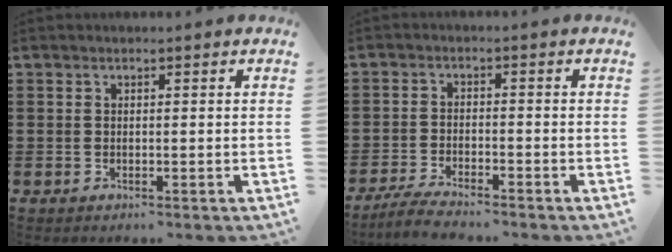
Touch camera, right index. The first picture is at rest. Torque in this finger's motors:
{"motor_torque": [0.78, 0.84, 0.21, 0.05]}